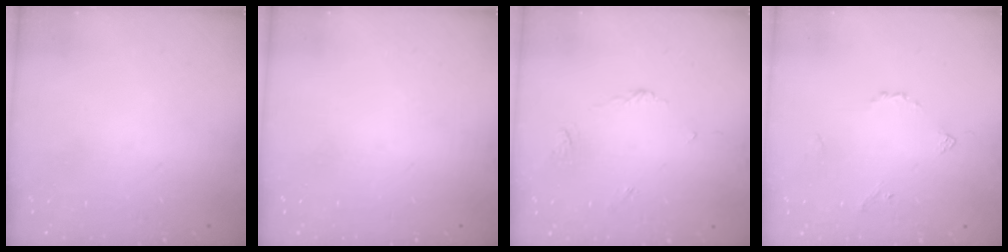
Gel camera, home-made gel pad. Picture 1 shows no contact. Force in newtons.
{"total": 0.0}
{"total": 2.9, "press": 2.9, "slide": 0.3}
{"total": 3.8, "press": 3.7, "slide": 0.7}